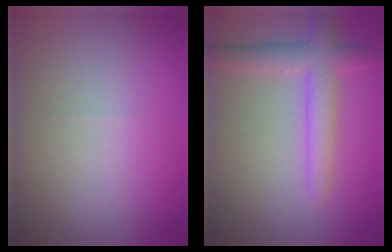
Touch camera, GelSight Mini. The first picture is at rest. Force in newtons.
{"total": 2.9, "press": 2.9, "slide": 0.1}